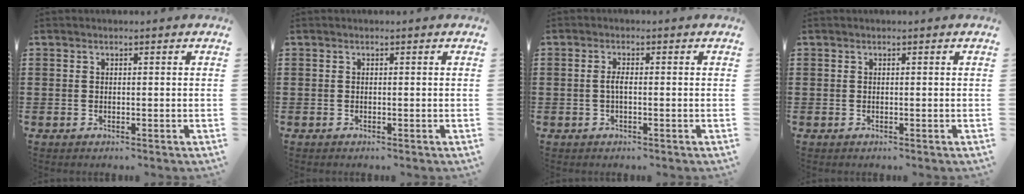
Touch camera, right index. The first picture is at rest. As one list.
[{"total": 0.0}, {"total": 1.8, "force": [-0.5, 0.4, 1.7], "torque": [-0.040, -0.002, -0.013]}, {"total": 0.0}]